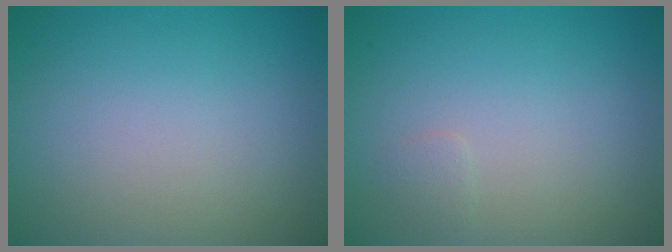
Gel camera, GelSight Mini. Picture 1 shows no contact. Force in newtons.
{"total": 0.6, "press": 0.6, "slide": 0.0}